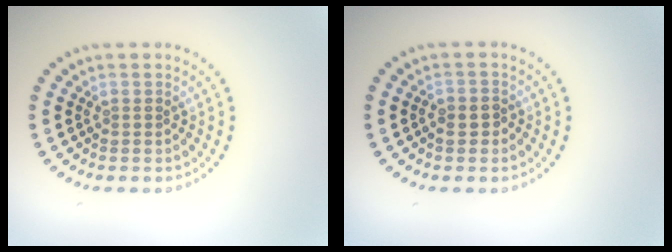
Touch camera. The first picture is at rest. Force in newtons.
{"total": 1.2, "press": 1.1, "slide": 0.5}